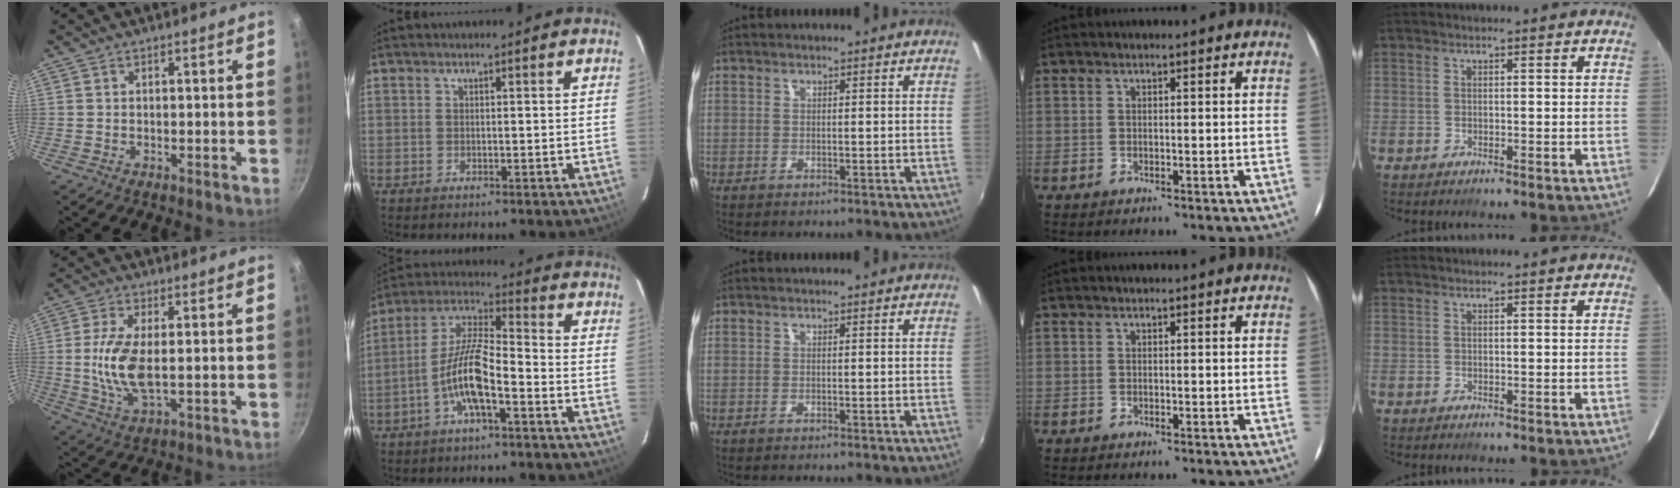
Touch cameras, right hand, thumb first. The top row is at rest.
{"thumb": {"total": 9.6, "force": [0.0, 4.1, 8.7], "torque": [-0.184, -0.006, -0.001]}, "index": {"total": 10.5, "force": [-4.6, 2.5, 9.1], "torque": [-0.194, 0.007, -0.091]}}